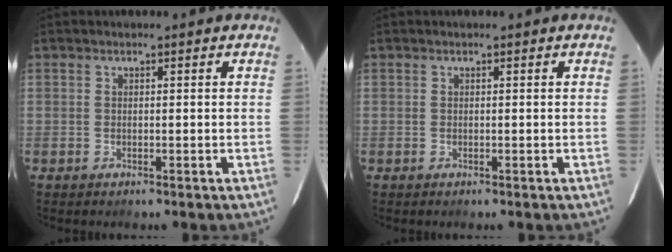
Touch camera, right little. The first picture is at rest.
{"total": 0.0}